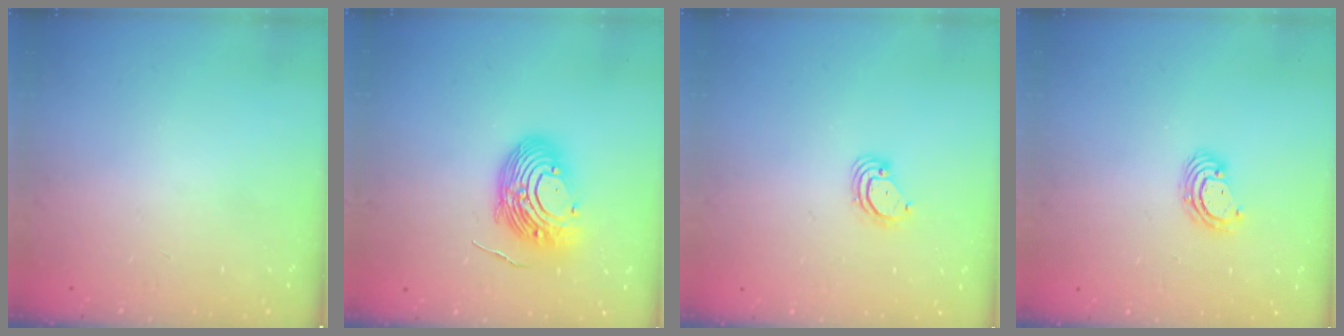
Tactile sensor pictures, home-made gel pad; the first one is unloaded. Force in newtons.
{"total": 13.4, "press": 13.3, "slide": 1.5}
{"total": 3.7, "press": 3.7, "slide": 0.3}
{"total": 4.6, "press": 4.6, "slide": 0.2}